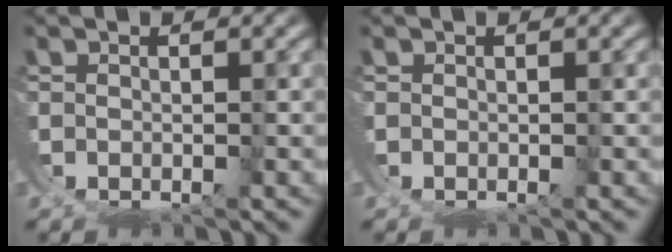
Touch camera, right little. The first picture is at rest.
{"total": 0.0}